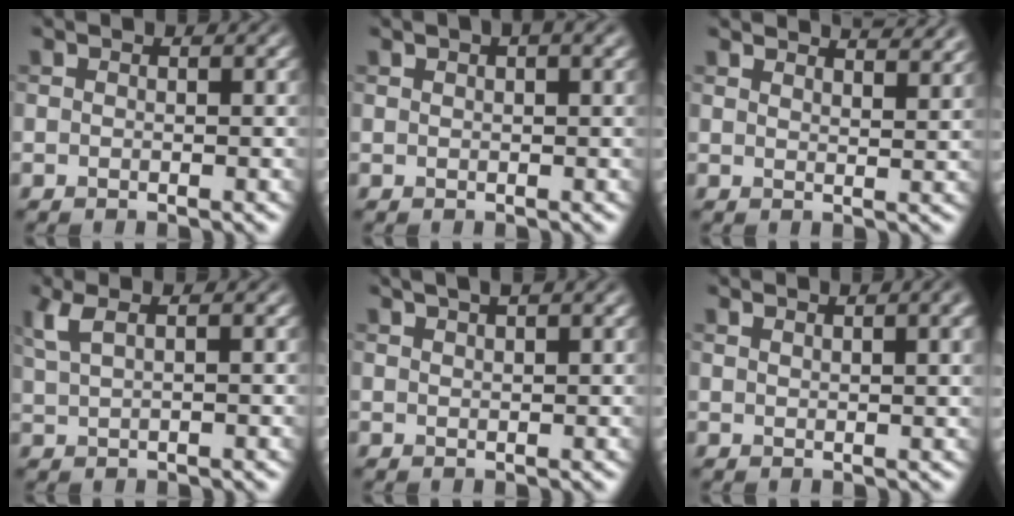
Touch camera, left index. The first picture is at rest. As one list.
[{"total": 2.6, "force": [1.7, 0.7, 1.8], "torque": [-0.022, 0.005, 0.024]}, {"total": 4.8, "force": [4.4, 1.0, 1.8], "torque": [-0.011, 0.015, 0.042]}, {"total": 3.0, "force": [1.7, 1.0, 2.2], "torque": [-0.042, 0.007, 0.031]}, {"total": 2.9, "force": [2.0, 0.7, 2.0], "torque": [-0.019, 0.008, 0.030]}, {"total": 5.4, "force": [2.9, 2.0, 4.1], "torque": [-0.026, 0.023, 0.025]}]